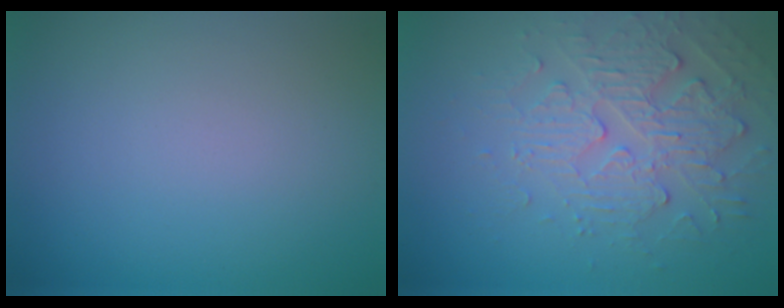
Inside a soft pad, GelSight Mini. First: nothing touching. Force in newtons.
{"total": 4.0, "press": 3.5, "slide": 2.0}